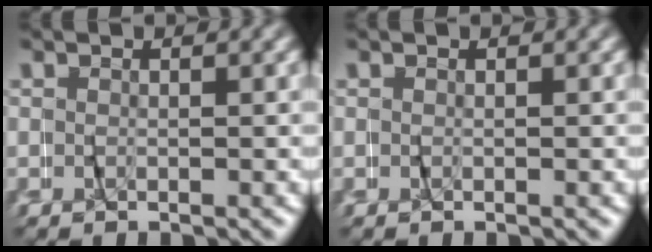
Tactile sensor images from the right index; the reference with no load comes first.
{"total": 0.0}